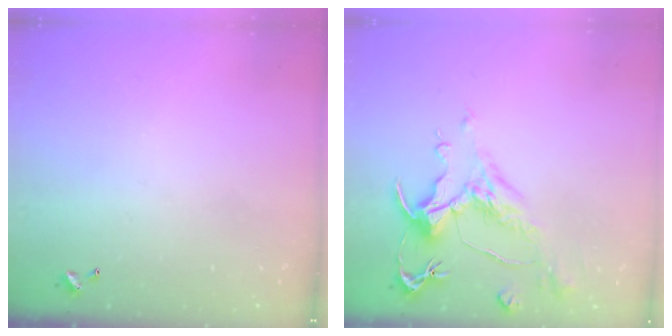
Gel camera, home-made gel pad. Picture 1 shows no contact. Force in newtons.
{"total": 1.5, "press": 0.5, "slide": 1.4}